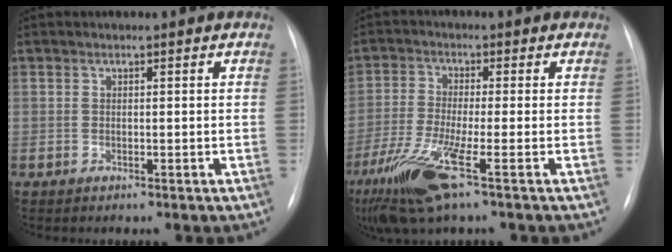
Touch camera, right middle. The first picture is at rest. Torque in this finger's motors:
{"motor_torque": [1.34, -0.79, 0.47, 0.16]}